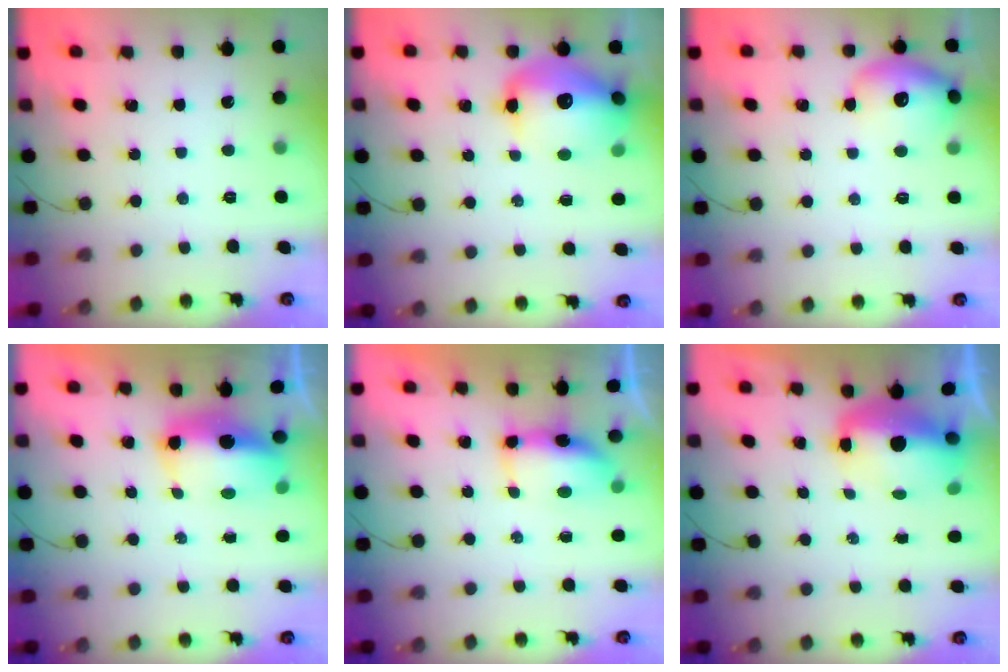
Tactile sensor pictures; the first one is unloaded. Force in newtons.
{"total": 16.2, "press": 15.6, "slide": 4.1}
{"total": 12.7, "press": 12.6, "slide": 1.7}
{"total": 9.2, "press": 9.0, "slide": 1.9}
{"total": 8.1, "press": 7.3, "slide": 3.6}
{"total": 9.8, "press": 9.6, "slide": 1.9}